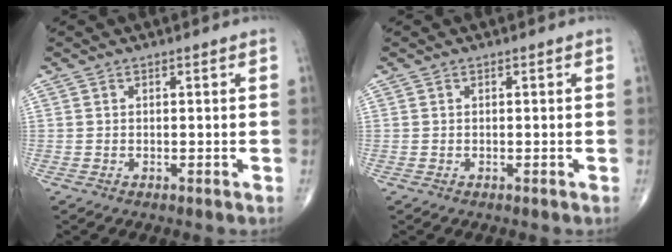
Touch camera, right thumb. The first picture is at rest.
{"total": 0.0}